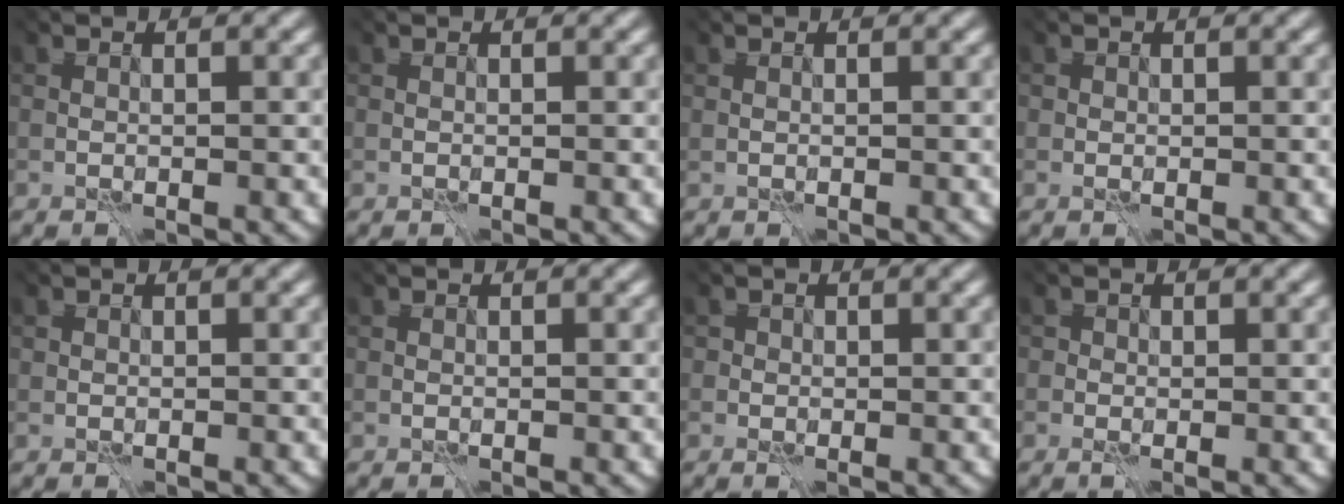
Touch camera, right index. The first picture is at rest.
{"total": 0.0}
{"total": 0.6, "force": [0.4, 0.3, 0.3], "torque": [-0.009, 0.003, 0.008]}
{"total": 1.6, "force": [-1.1, -0.5, -1.0], "torque": [0.014, -0.016, -0.011]}
{"total": 0.8, "force": [-0.5, -0.2, -0.6], "torque": [0.006, -0.009, -0.004]}
{"total": 0.0}
{"total": 2.1, "force": [-1.5, -0.6, -1.2], "torque": [0.023, -0.015, -0.024]}
{"total": 2.3, "force": [-1.7, -0.8, -1.2], "torque": [0.025, -0.011, -0.036]}